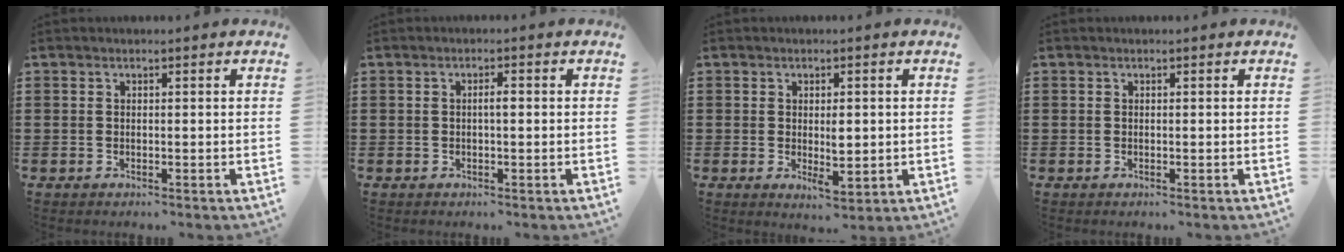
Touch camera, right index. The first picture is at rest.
{"total": 1.4, "force": [0.0, 0.3, 1.3], "torque": [-0.025, 0.000, -0.001]}
{"total": 3.4, "force": [0.2, 1.4, 3.1], "torque": [-0.043, -0.005, 0.001]}
{"total": 0.0}